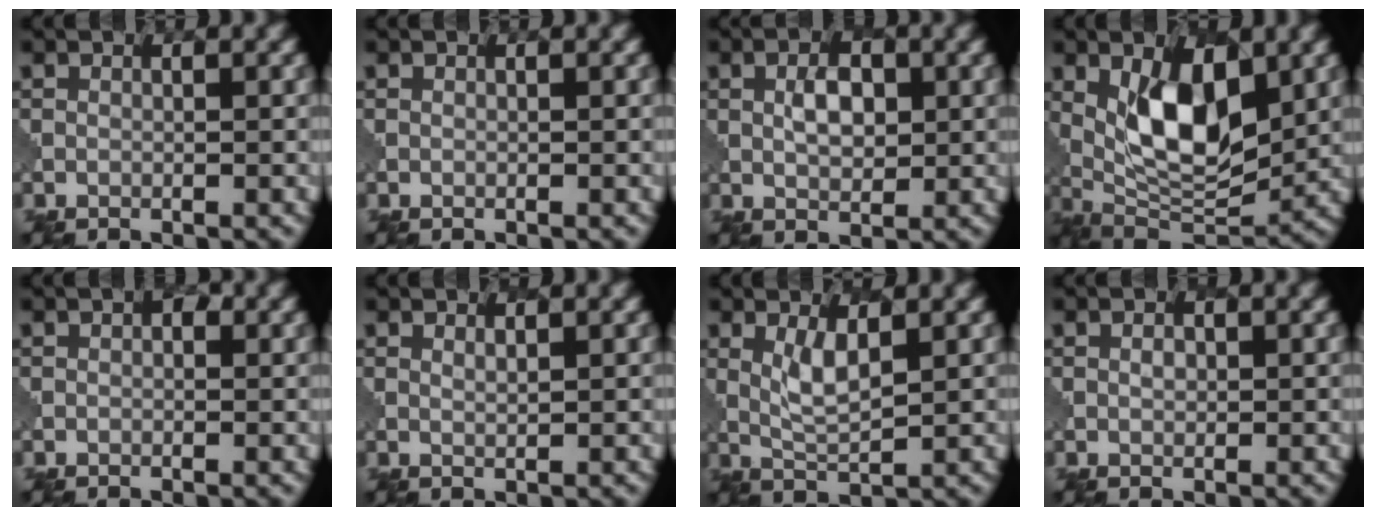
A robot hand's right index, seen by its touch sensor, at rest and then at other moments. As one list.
[{"total": 0.0}, {"total": 2.7, "force": [0.8, 1.6, 2.0], "torque": [-0.037, 0.001, 0.015]}, {"total": 8.4, "force": [2.1, 4.0, 7.1], "torque": [-0.125, -0.009, 0.039]}, {"total": 1.0, "force": [0.1, 0.7, 0.7], "torque": [-0.007, 0.001, 0.002]}, {"total": 0.8, "force": [0.8, 0.1, 0.3], "torque": [-0.004, -0.005, 0.016]}, {"total": 2.9, "force": [1.3, 0.8, 2.4], "torque": [-0.054, -0.007, 0.030]}, {"total": 1.0, "force": [0.2, 0.7, 0.7], "torque": [-0.010, -0.001, 0.006]}]